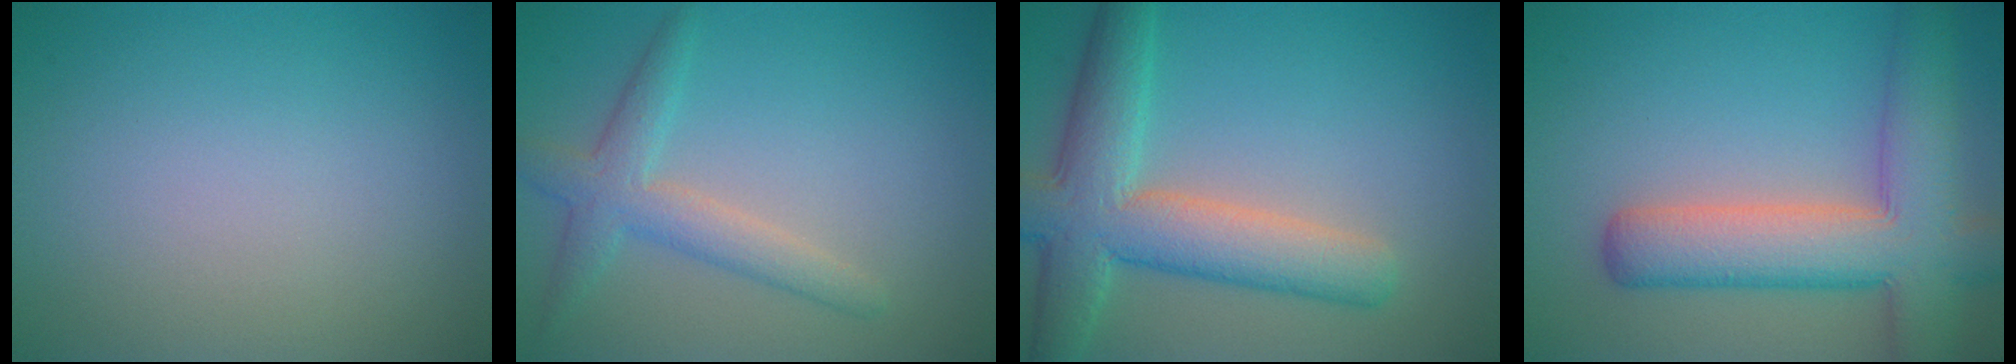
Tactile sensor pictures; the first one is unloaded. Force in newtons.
{"total": 3.3, "press": 3.3, "slide": 0.0}
{"total": 7.7, "press": 7.7, "slide": 0.4}
{"total": 8.6, "press": 8.6, "slide": 0.5}